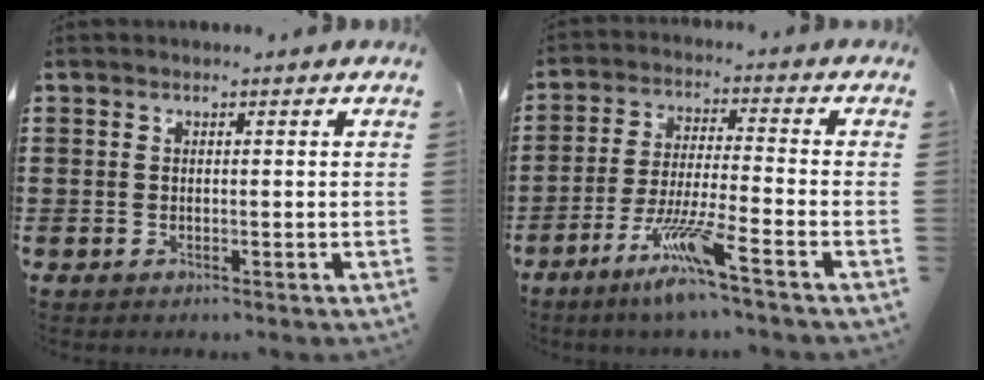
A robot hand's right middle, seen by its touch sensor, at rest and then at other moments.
{"total": 8.5, "force": [-5.9, 0.0, 6.1], "torque": [-0.123, -0.013, -0.114]}